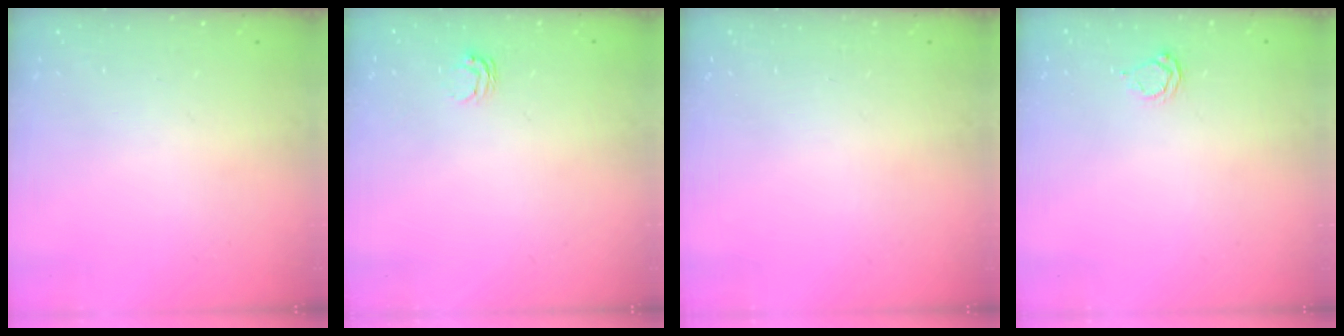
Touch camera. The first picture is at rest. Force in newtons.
{"total": 3.6, "press": 3.6, "slide": 0.1}
{"total": 0.0}
{"total": 2.5, "press": 2.4, "slide": 0.3}